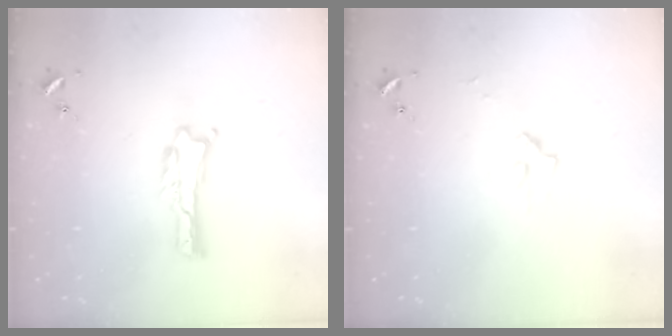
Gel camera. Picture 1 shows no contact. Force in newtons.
{"total": 2.2, "press": 2.2, "slide": 0.3}